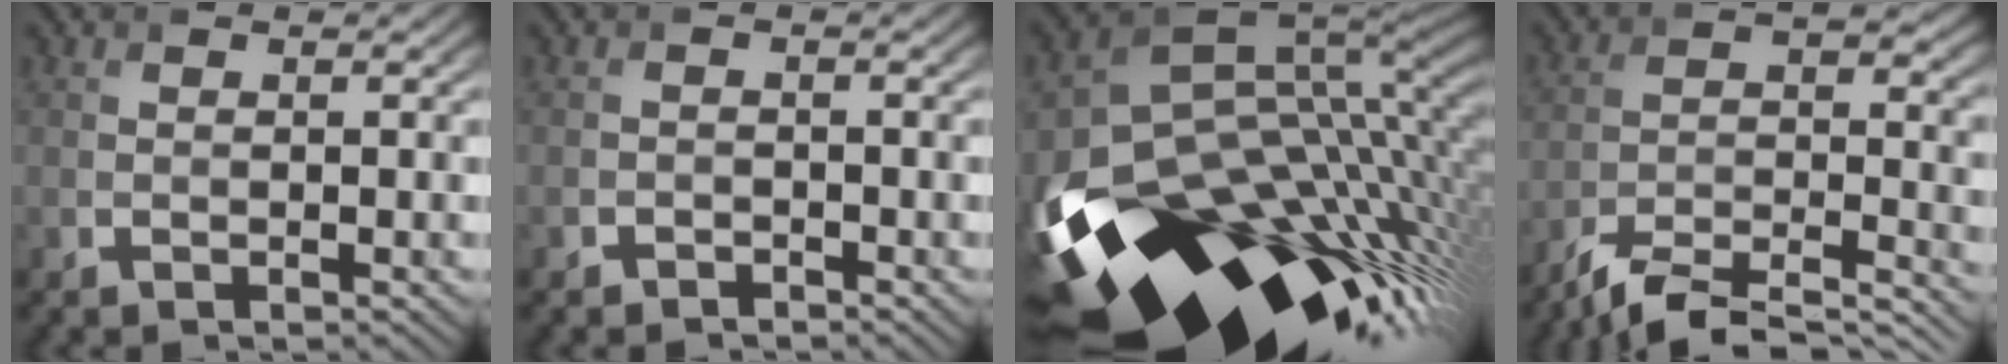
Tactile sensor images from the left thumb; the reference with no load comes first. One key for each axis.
{"total": 1.0, "fx": -0.9, "fy": 0.5, "fz": 0.1, "tx": 0.001, "ty": -0.002, "tz": -0.019}
{"total": 19.6, "fx": -7.0, "fy": 11.2, "fz": 14.4, "tx": -0.304, "ty": -0.063, "tz": -0.085}
{"total": 10.3, "fx": -8.4, "fy": 2.4, "fz": 5.4, "tx": -0.103, "ty": -0.004, "tz": -0.146}